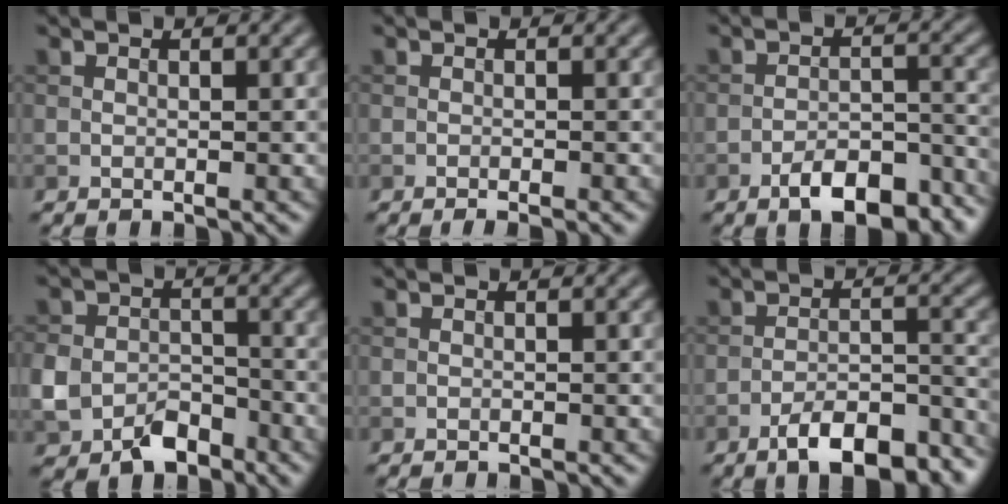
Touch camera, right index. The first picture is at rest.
{"total": 1.6, "force": [-0.9, 0.3, 1.3], "torque": [-0.013, 0.000, -0.017]}
{"total": 7.0, "force": [-4.9, 2.6, 4.3], "torque": [-0.063, 0.003, -0.079]}
{"total": 5.5, "force": [-3.0, 3.8, 2.6], "torque": [-0.049, -0.008, -0.060]}
{"total": 0.5, "force": [-0.5, 0.1, 0.2], "torque": [0.001, 0.001, -0.009]}
{"total": 8.4, "force": [-6.1, 2.6, 5.2], "torque": [-0.075, 0.005, -0.101]}